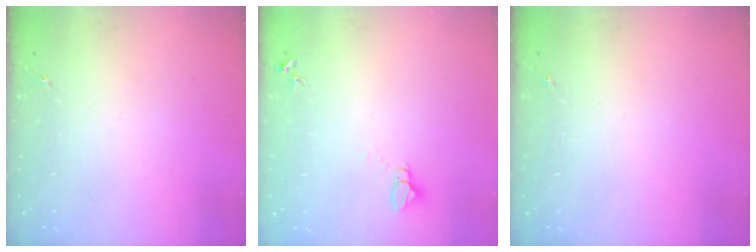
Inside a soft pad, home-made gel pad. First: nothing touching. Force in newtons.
{"total": 3.2, "press": 3.2, "slide": 0.1}
{"total": 0.0}